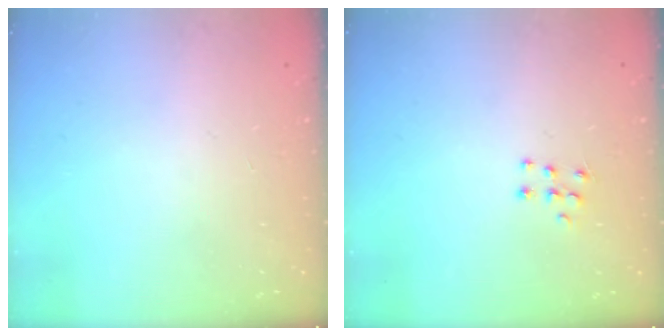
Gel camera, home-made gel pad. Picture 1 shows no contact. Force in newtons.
{"total": 5.0, "press": 5.0, "slide": 0.4}